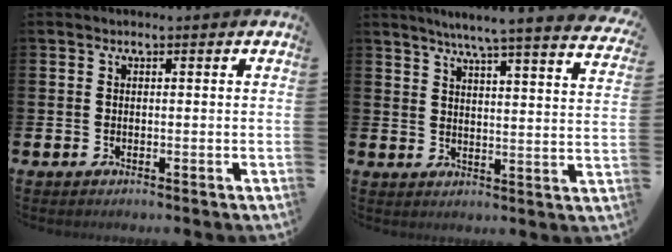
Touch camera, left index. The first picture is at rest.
{"total": 5.5, "force": [5.1, -0.6, 2.1], "torque": [-0.056, -0.039, 0.082]}